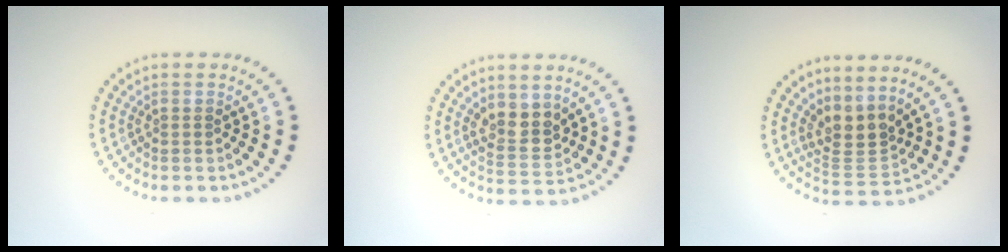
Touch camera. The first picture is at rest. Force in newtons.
{"total": 3.1, "press": 2.9, "slide": 1.1}
{"total": 3.2, "press": 2.3, "slide": 2.1}